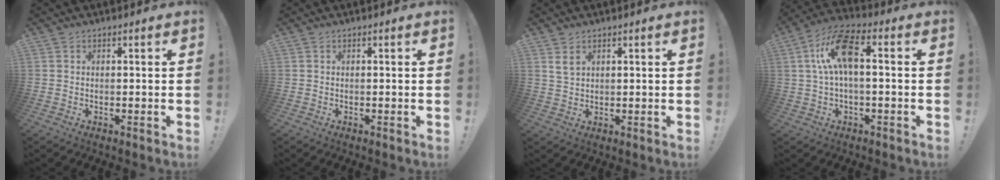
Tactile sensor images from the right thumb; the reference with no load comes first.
{"total": 0.0}
{"total": 3.4, "force": [2.0, 2.2, 1.6], "torque": [-0.020, -0.008, 0.038]}
{"total": 13.1, "force": [1.3, 5.7, 11.7], "torque": [-0.227, 0.020, 0.024]}